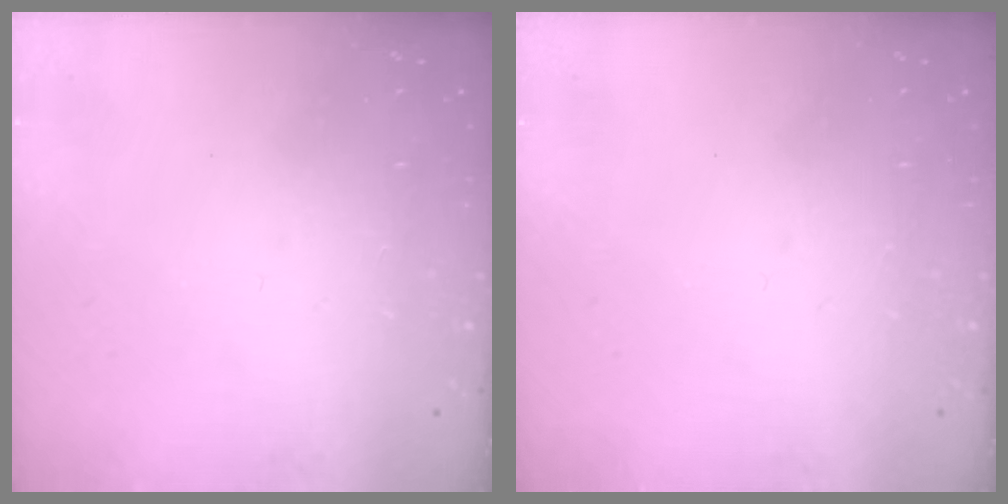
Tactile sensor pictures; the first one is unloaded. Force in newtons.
{"total": 0.0}